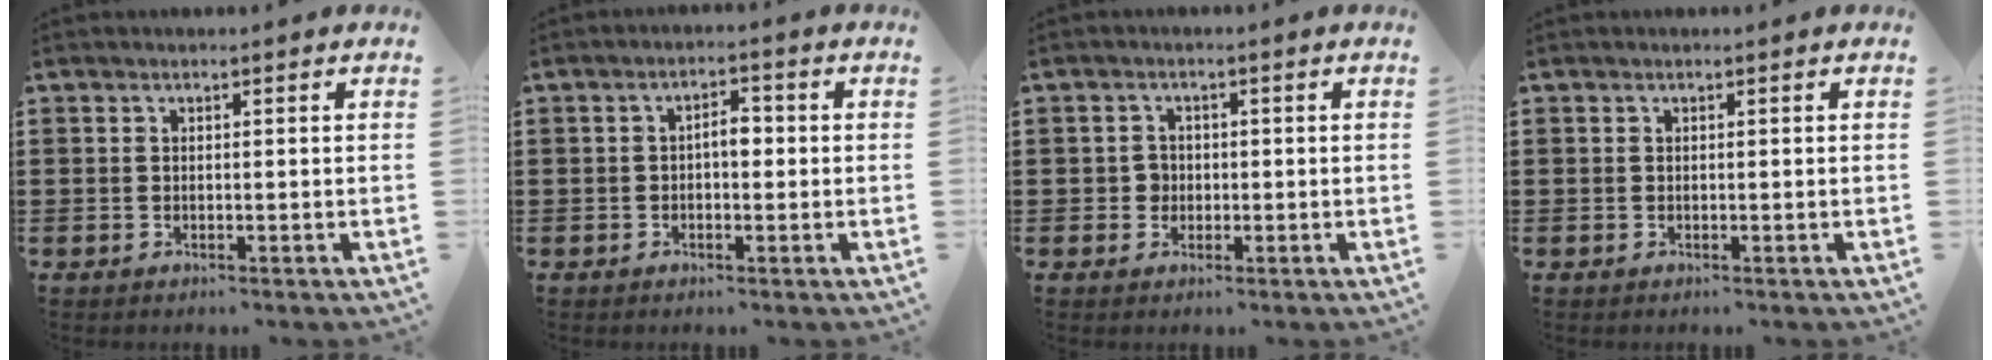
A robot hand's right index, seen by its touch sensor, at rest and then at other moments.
{"total": 3.0, "force": [-0.2, 1.3, 2.7], "torque": [-0.052, 0.007, -0.007]}
{"total": 1.9, "force": [-0.3, 1.8, 0.7], "torque": [-0.018, 0.005, -0.007]}
{"total": 0.0}